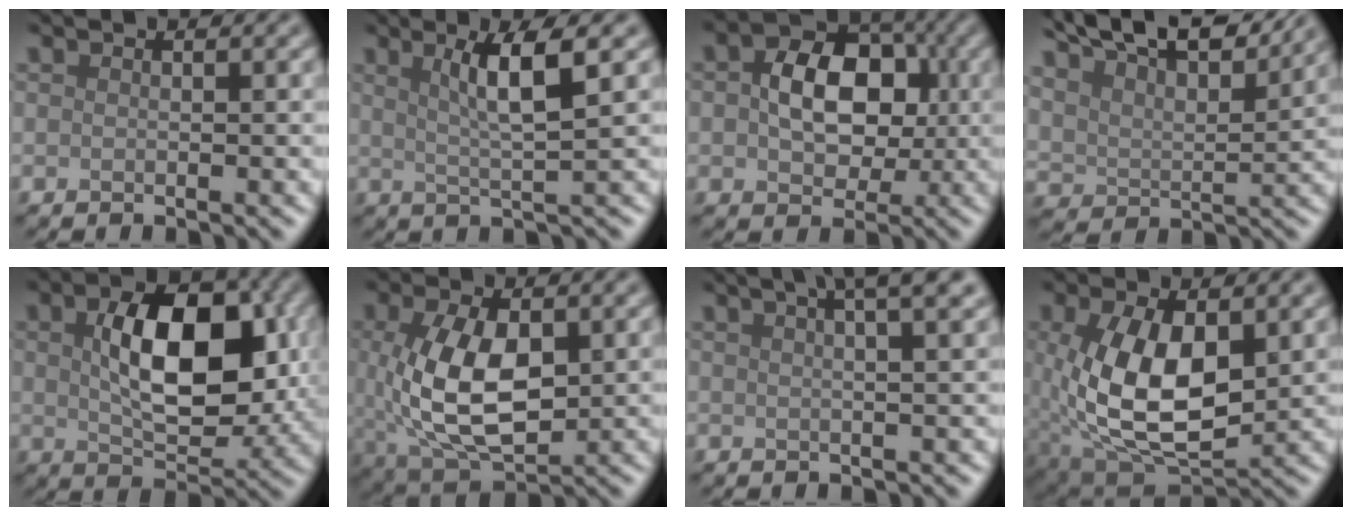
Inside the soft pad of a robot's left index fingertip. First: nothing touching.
{"total": 4.3, "force": [1.5, 0.6, 3.9], "torque": [-0.062, 0.001, 0.027]}
{"total": 6.9, "force": [0.6, 4.9, 4.8], "torque": [-0.076, 0.007, 0.000]}
{"total": 11.2, "force": [9.3, 3.4, 5.4], "torque": [-0.104, 0.014, 0.117]}
{"total": 9.3, "force": [1.3, 5.1, 7.7], "torque": [-0.126, 0.000, 0.026]}
{"total": 8.4, "force": [0.4, 4.6, 7.1], "torque": [-0.149, -0.009, 0.015]}
{"total": 8.2, "force": [4.9, 3.0, 5.9], "torque": [-0.035, 0.054, 0.031]}
{"total": 9.5, "force": [0.6, 5.3, 7.8], "torque": [-0.169, -0.016, 0.023]}